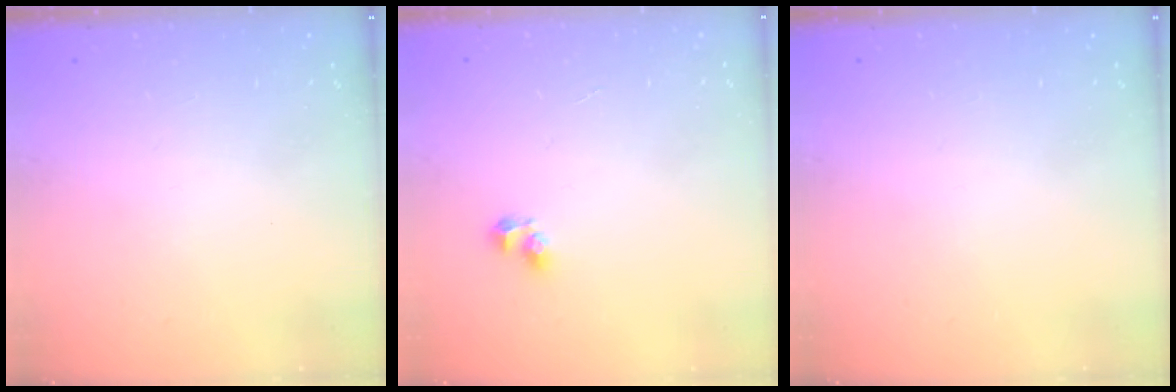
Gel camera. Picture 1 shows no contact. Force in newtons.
{"total": 3.4, "press": 3.2, "slide": 1.2}
{"total": 0.0}